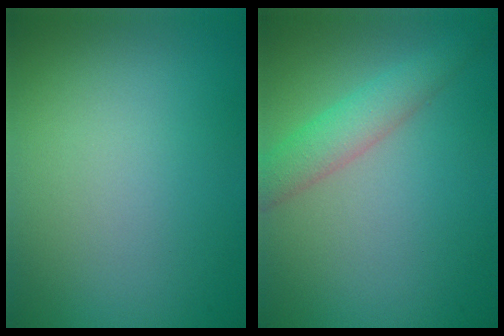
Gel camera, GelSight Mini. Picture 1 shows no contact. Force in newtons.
{"total": 3.2, "press": 3.2, "slide": 0.1}